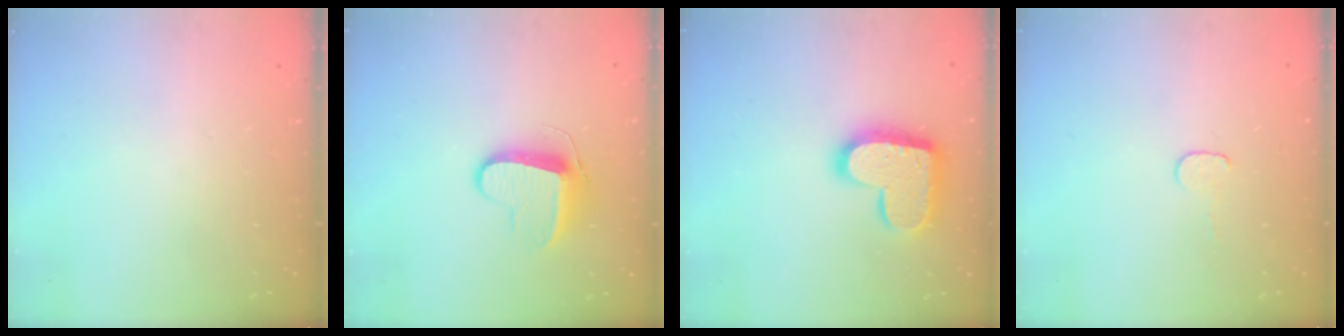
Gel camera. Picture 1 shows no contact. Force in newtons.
{"total": 9.8, "press": 9.8, "slide": 0.5}
{"total": 16.3, "press": 16.3, "slide": 1.3}
{"total": 3.7, "press": 3.6, "slide": 0.3}